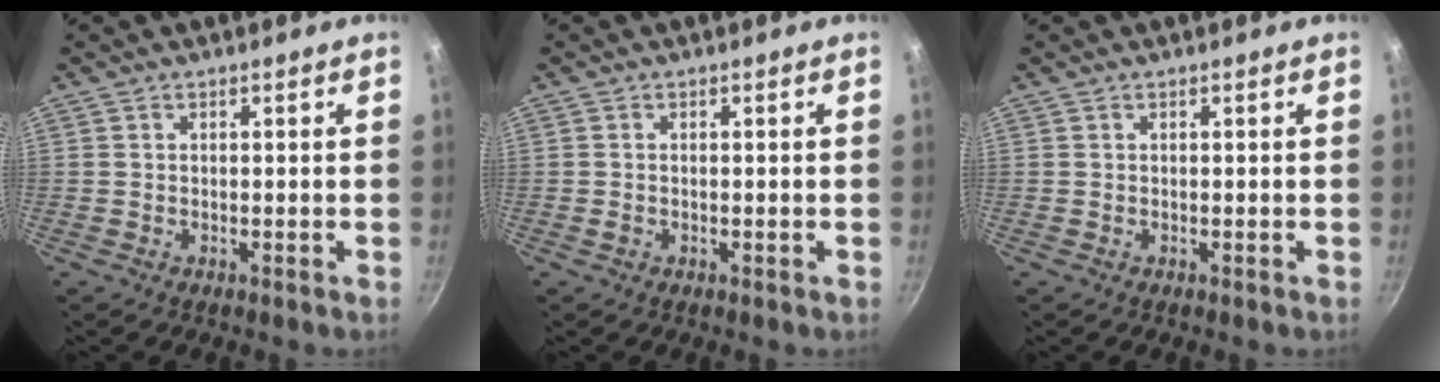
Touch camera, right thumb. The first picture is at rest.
{"total": 0.7, "force": [-0.2, 0.6, 0.4], "torque": [-0.006, 0.001, -0.004]}
{"total": 0.0}